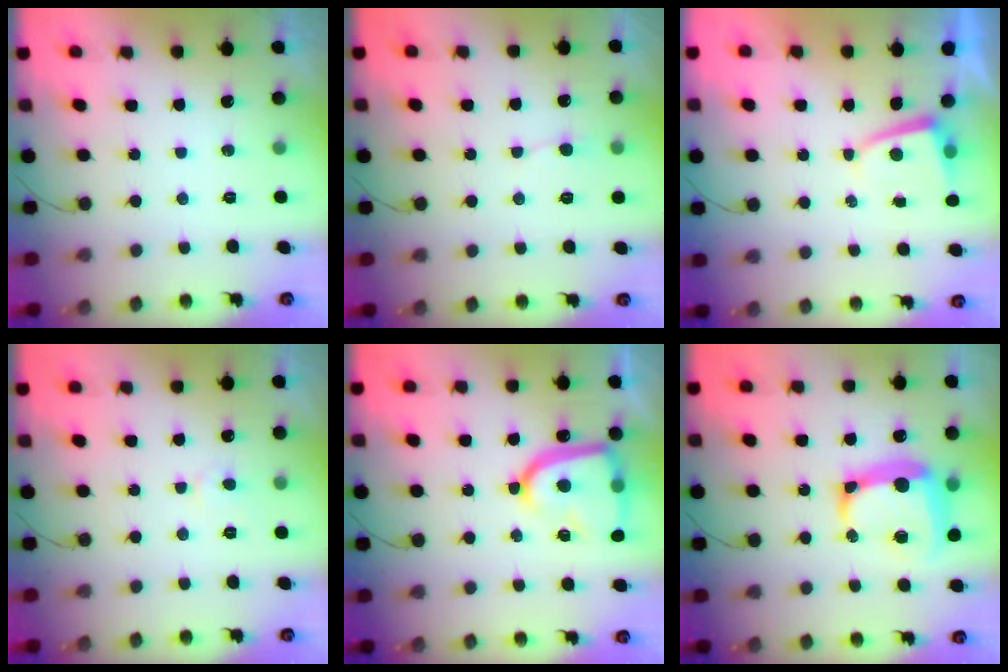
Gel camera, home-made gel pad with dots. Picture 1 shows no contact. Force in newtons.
{"total": 3.0, "press": 3.0, "slide": 0.4}
{"total": 1.8, "press": 1.8, "slide": 0.3}
{"total": 4.0, "press": 3.9, "slide": 0.2}
{"total": 18.1, "press": 18.0, "slide": 1.4}
{"total": 15.5, "press": 15.3, "slide": 1.9}